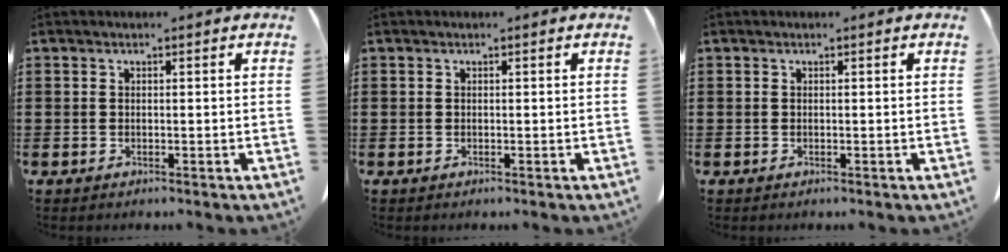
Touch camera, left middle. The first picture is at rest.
{"total": 0.0}
{"total": 0.0}